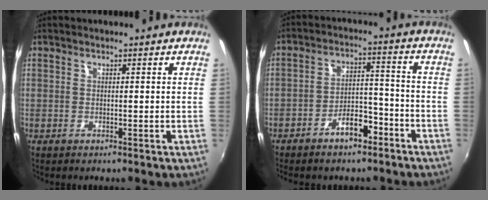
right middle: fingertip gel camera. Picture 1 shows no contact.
{"total": 7.1, "force": [-5.0, 3.4, 3.7], "torque": [-0.068, 0.026, -0.067]}